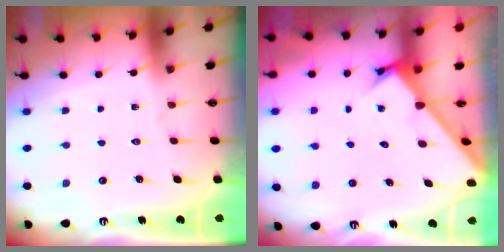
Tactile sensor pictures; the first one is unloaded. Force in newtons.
{"total": 2.5, "press": 2.5, "slide": 0.2}